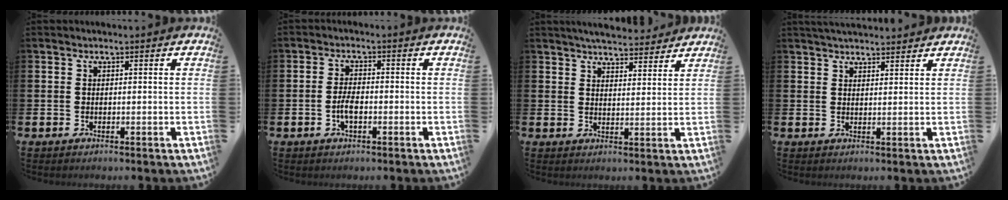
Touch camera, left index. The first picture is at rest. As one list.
[{"total": 2.8, "force": [-0.7, 1.2, 2.4], "torque": [-0.039, 0.001, -0.014]}, {"total": 5.1, "force": [5.0, 0.6, 0.7], "torque": [-0.017, -0.026, 0.088]}, {"total": 2.9, "force": [2.9, 0.5, 0.4], "torque": [-0.011, -0.010, 0.053]}]